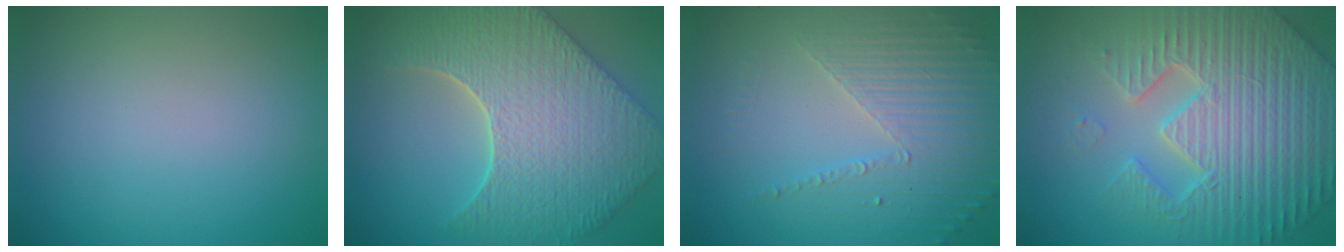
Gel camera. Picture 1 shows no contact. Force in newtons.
{"total": 9.2, "press": 7.4, "slide": 5.5}
{"total": 3.7, "press": 3.4, "slide": 1.6}
{"total": 7.6, "press": 7.4, "slide": 1.9}